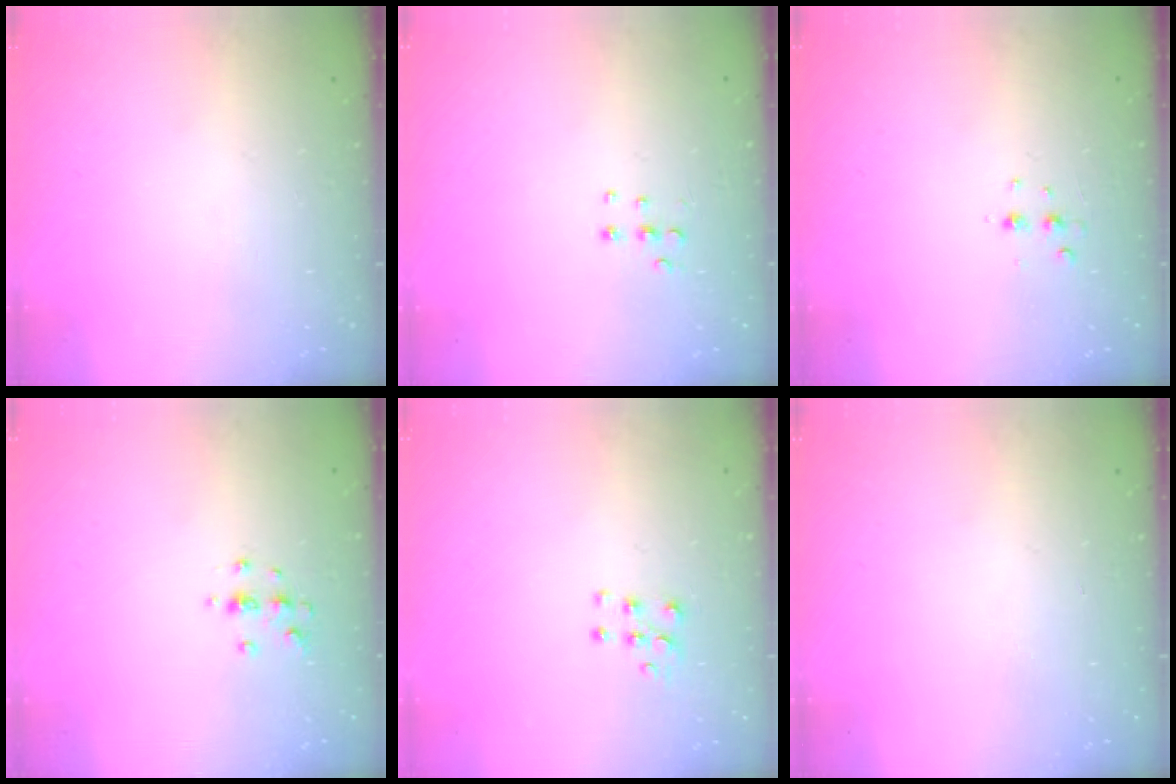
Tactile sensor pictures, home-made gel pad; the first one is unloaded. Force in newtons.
{"total": 5.3, "press": 5.2, "slide": 0.5}
{"total": 3.5, "press": 3.4, "slide": 0.5}
{"total": 4.3, "press": 4.2, "slide": 1.0}
{"total": 5.6, "press": 5.6, "slide": 0.5}
{"total": 0.0}